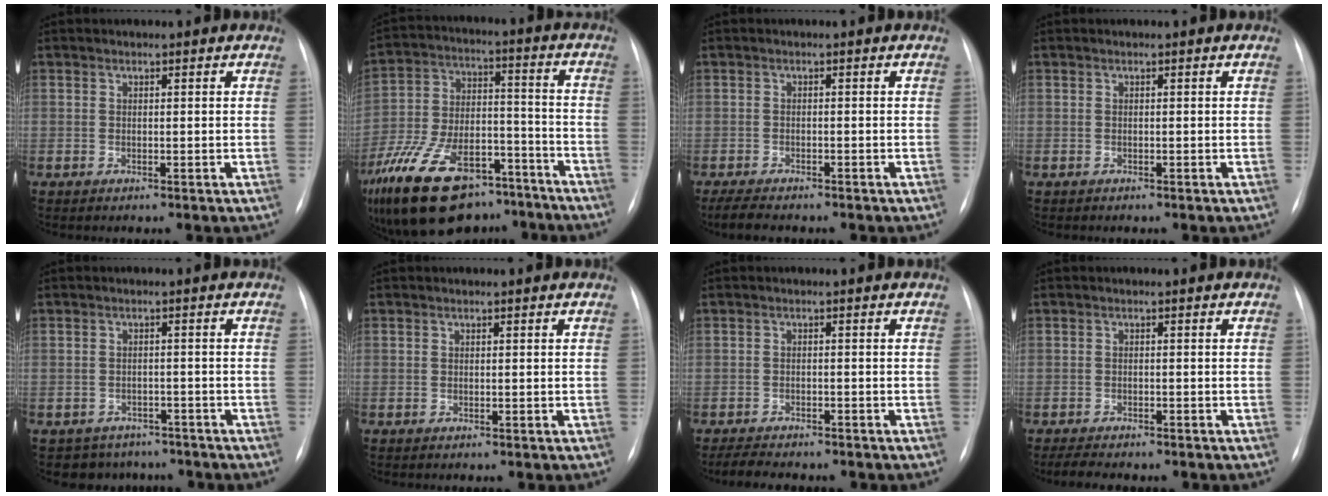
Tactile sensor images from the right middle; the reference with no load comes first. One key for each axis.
{"total": 24.3, "fx": -17.0, "fy": 11.3, "fz": 13.1, "tx": -0.283, "ty": 0.012, "tz": -0.282}
{"total": 4.5, "fx": -3.8, "fy": 1.1, "fz": 2.2, "tx": -0.039, "ty": -0.012, "tz": -0.056}
{"total": 0.0}
{"total": 6.2, "fx": -5.1, "fy": 3.5, "fz": 0.0, "tx": 0.005, "ty": 0.019, "tz": -0.059}
{"total": 0.0}
{"total": 6.2, "fx": -5.4, "fy": 1.6, "fz": 2.5, "tx": -0.042, "ty": -0.009, "tz": -0.075}
{"total": 4.8, "fx": -4.1, "fy": 1.2, "fz": 2.2, "tx": -0.036, "ty": -0.008, "tz": -0.053}